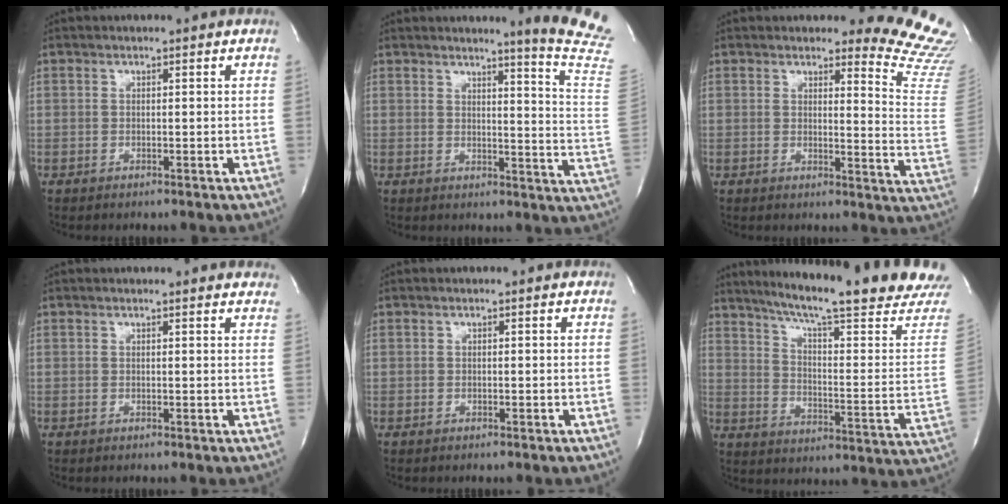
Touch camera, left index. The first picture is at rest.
{"total": 11.7, "force": [10.2, -2.6, 5.1], "torque": [-0.065, -0.108, 0.101]}
{"total": 12.1, "force": [12.0, 0.1, 1.1], "torque": [0.015, -0.153, 0.097]}
{"total": 4.6, "force": [4.3, 0.8, 1.2], "torque": [-0.014, 0.000, 0.030]}
{"total": 0.0}
{"total": 24.1, "force": [20.2, -0.3, 13.1], "torque": [-0.201, -0.060, 0.268]}